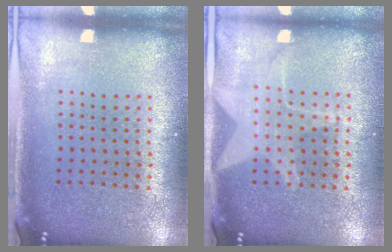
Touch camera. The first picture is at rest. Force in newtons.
{"total": 1.5, "press": 1.5, "slide": 0.4}